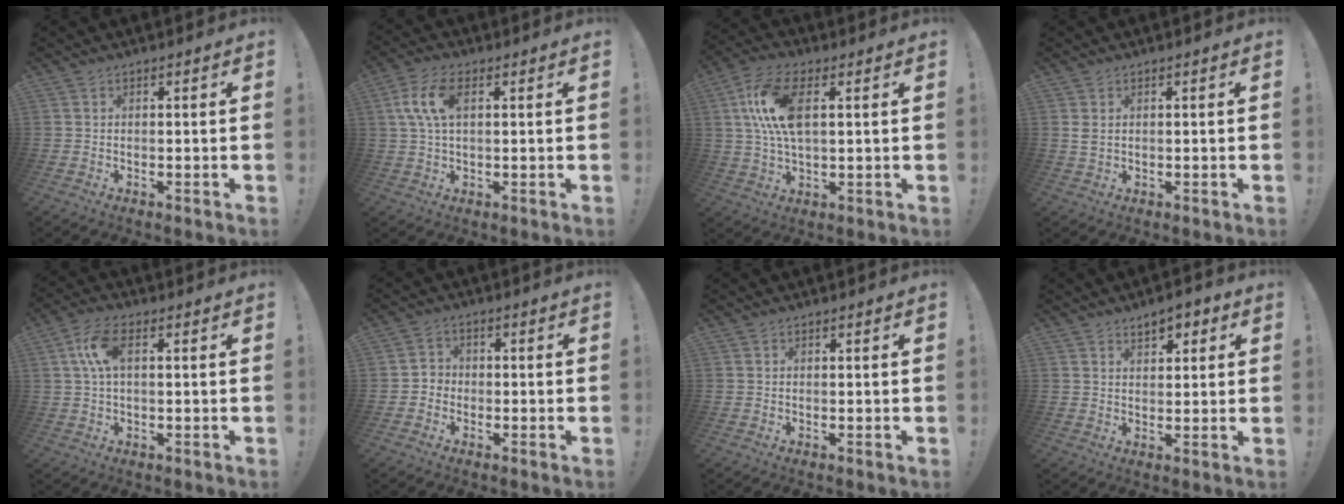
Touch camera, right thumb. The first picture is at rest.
{"total": 9.0, "force": [2.4, 4.6, 7.4], "torque": [-0.145, 0.004, 0.043]}
{"total": 13.3, "force": [3.3, 6.5, 11.1], "torque": [-0.232, -0.003, 0.058]}
{"total": 2.0, "force": [0.9, 1.1, 1.5], "torque": [-0.024, 0.001, 0.015]}
{"total": 8.4, "force": [1.5, 3.9, 7.3], "torque": [-0.140, 0.001, 0.027]}
{"total": 3.3, "force": [-1.6, 2.7, 1.0], "torque": [-0.014, 0.014, -0.029]}
{"total": 0.0}
{"total": 4.9, "force": [3.0, 2.8, 2.6], "torque": [-0.026, -0.012, 0.050]}